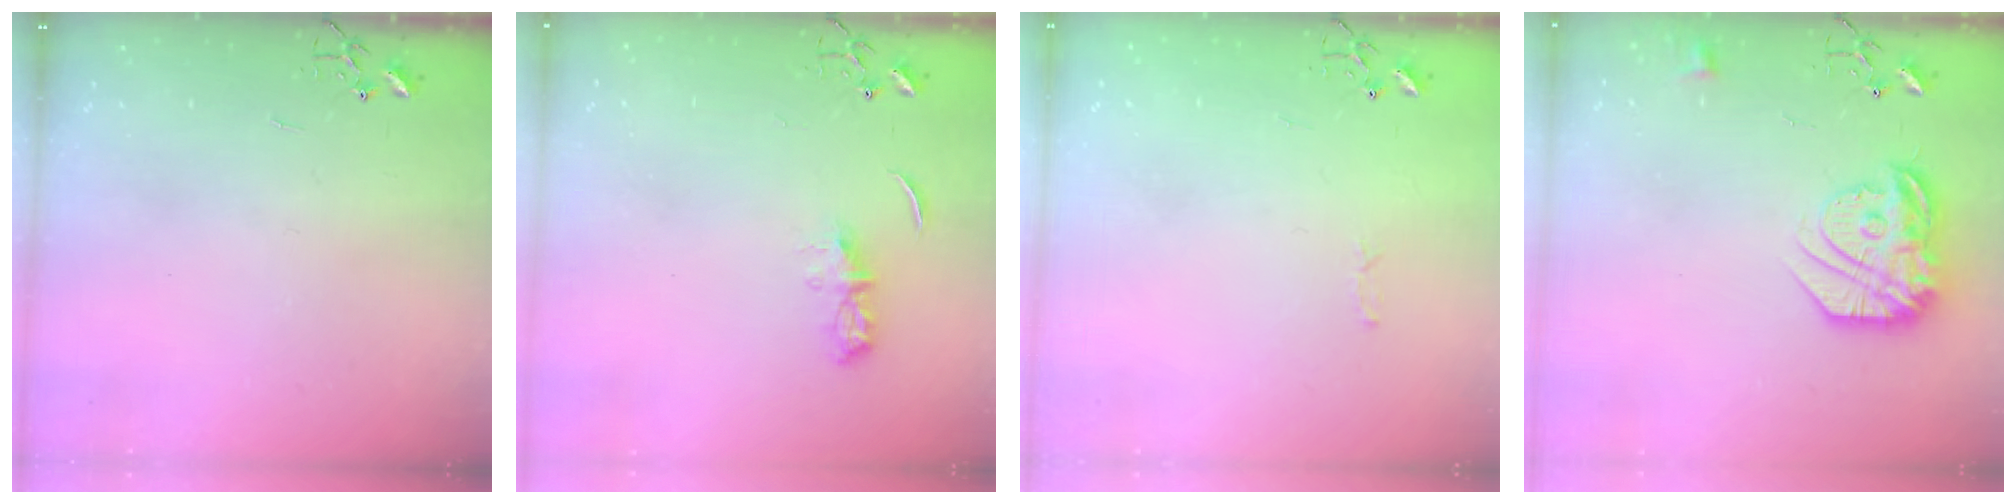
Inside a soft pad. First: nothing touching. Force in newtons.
{"total": 6.1, "press": 6.0, "slide": 0.7}
{"total": 2.8, "press": 2.8, "slide": 0.4}
{"total": 18.4, "press": 18.3, "slide": 1.7}